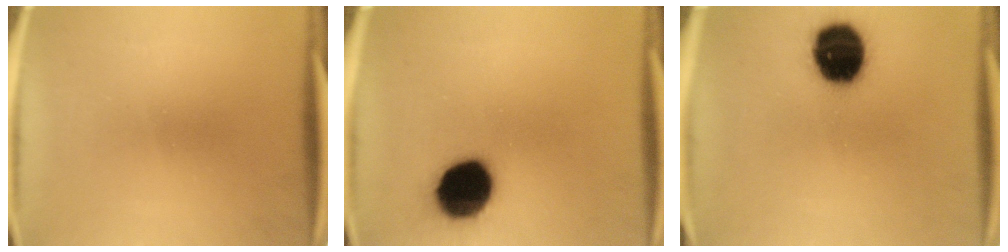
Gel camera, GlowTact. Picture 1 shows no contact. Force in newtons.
{"total": 16.6}
{"total": 16.3}